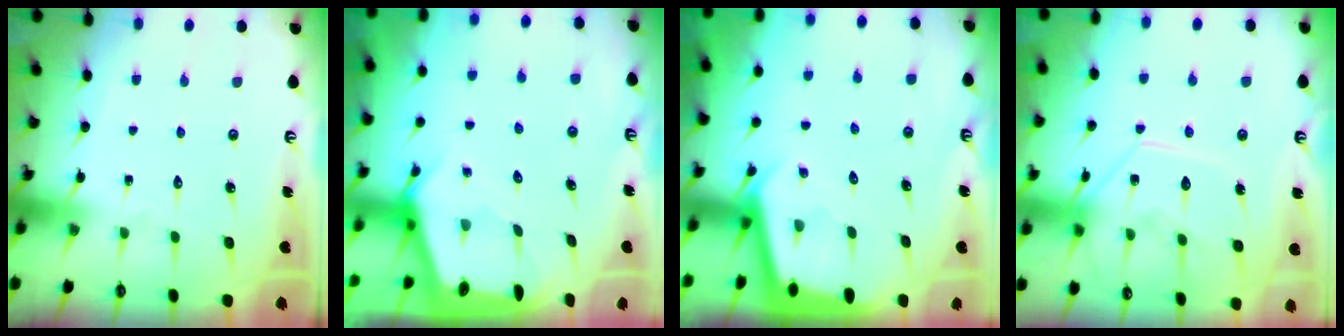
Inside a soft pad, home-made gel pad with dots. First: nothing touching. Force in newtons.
{"total": 2.4, "press": 2.4, "slide": 0.2}
{"total": 2.5, "press": 2.5, "slide": 0.1}
{"total": 11.8, "press": 11.7, "slide": 1.0}